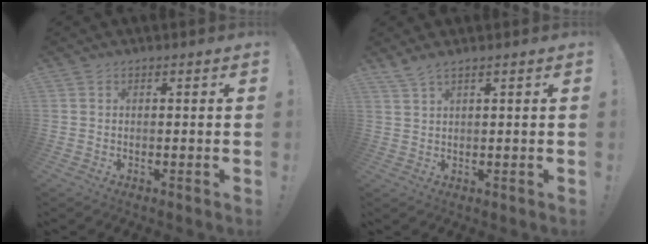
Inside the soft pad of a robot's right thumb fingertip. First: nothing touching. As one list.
[{"total": 2.9, "force": [2.3, 0.1, 1.7], "torque": [-0.042, -0.010, 0.043]}]